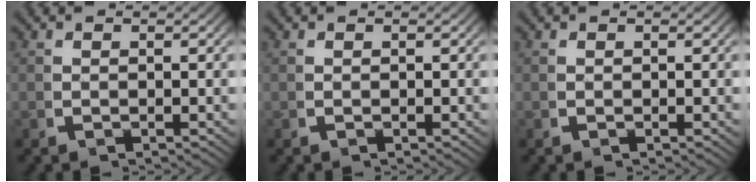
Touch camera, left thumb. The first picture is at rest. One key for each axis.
{"total": 0.0}
{"total": 0.0}